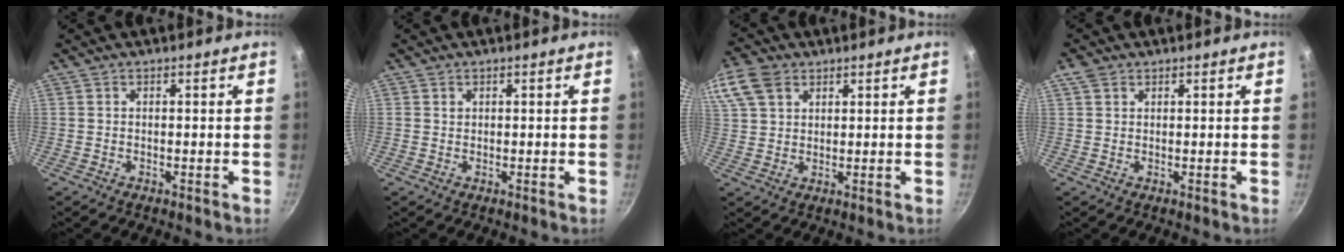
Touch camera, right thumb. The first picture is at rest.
{"total": 0.6, "force": [0.2, 0.5, 0.2], "torque": [0.000, 0.002, 0.003]}
{"total": 10.0, "force": [5.1, 6.7, 5.3], "torque": [-0.112, 0.012, 0.098]}
{"total": 2.2, "force": [1.2, 1.5, 1.1], "torque": [-0.019, 0.000, 0.023]}